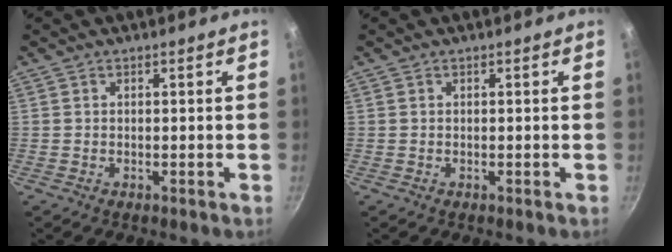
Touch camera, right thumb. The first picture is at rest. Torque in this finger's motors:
{"motor_torque": [0.00, 0.00, 0.16, -0.16, 0.00]}